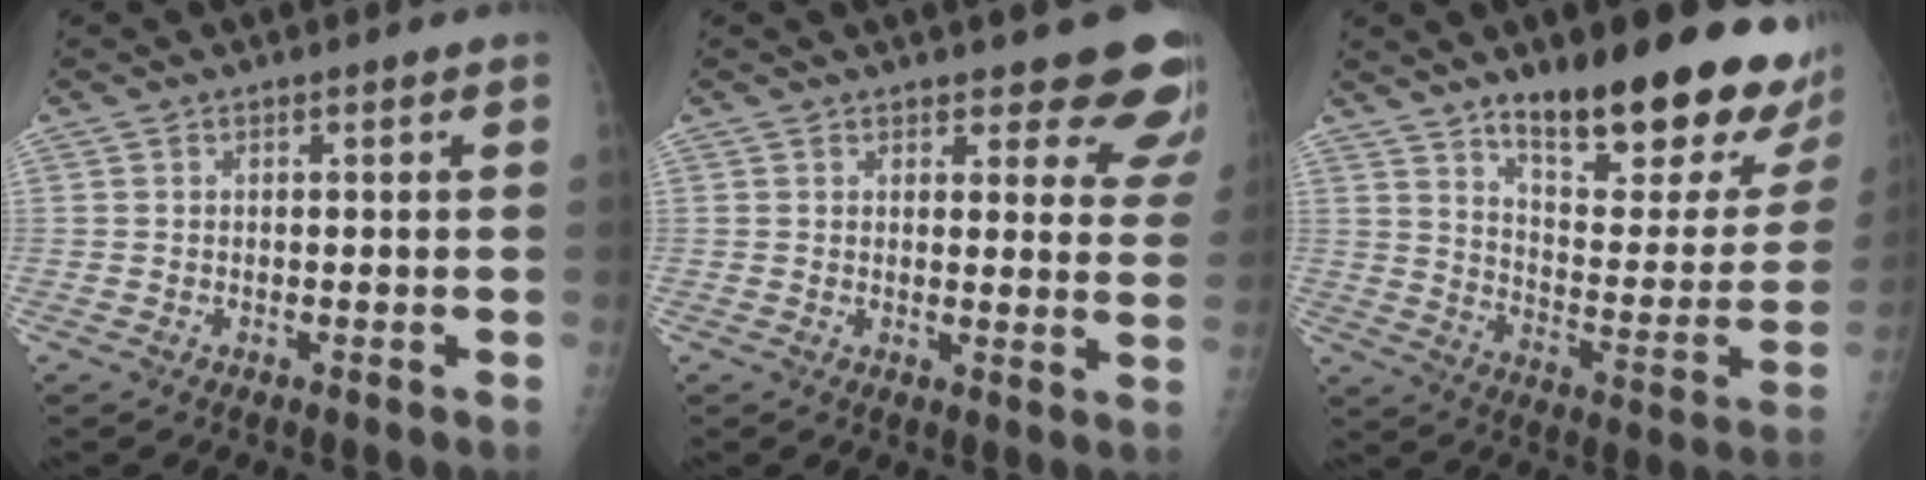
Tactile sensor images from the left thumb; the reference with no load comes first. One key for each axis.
{"total": 6.9, "fx": 5.6, "fy": 2.3, "fz": 3.2, "tx": 0.000, "ty": -0.030, "tz": 0.051}
{"total": 26.3, "fx": 17.8, "fy": 7.4, "fz": 17.8, "tx": -0.210, "ty": -0.100, "tz": 0.261}